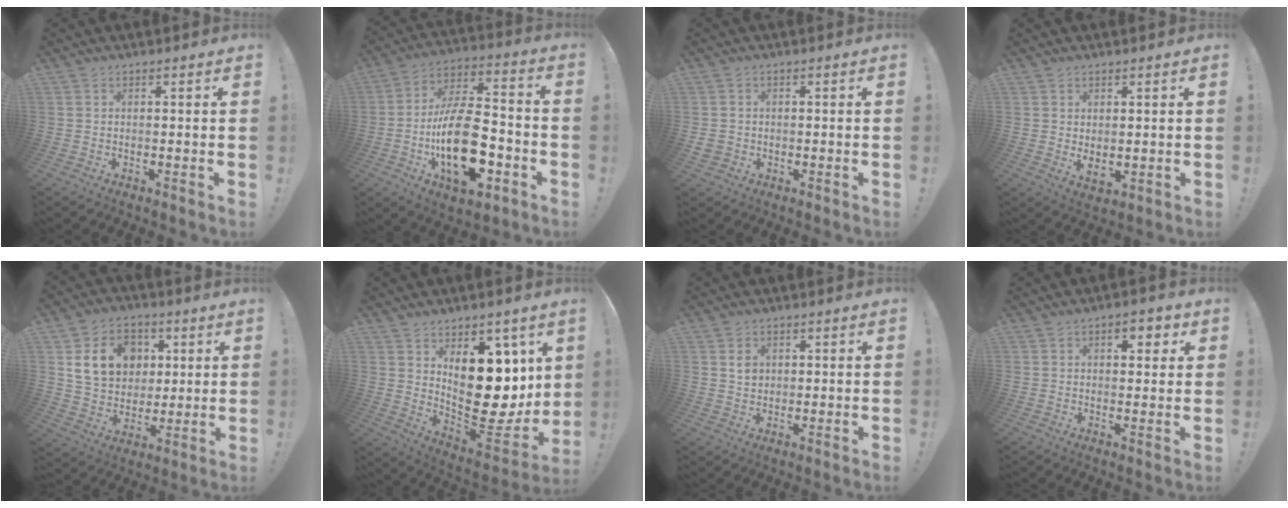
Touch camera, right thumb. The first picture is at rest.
{"total": 24.1, "force": [-6.6, 12.8, 19.4], "torque": [-0.354, 0.039, -0.100]}
{"total": 2.5, "force": [-0.1, 2.3, 1.0], "torque": [-0.014, 0.000, 0.001]}
{"total": 2.8, "force": [1.6, 1.5, 1.8], "torque": [-0.026, -0.012, 0.029]}
{"total": 16.2, "force": [5.4, 13.2, 7.8], "torque": [-0.114, -0.010, 0.115]}
{"total": 19.6, "force": [5.6, 12.0, 14.4], "torque": [-0.195, -0.058, 0.117]}
{"total": 3.1, "force": [1.2, 2.5, 1.4], "torque": [-0.007, -0.007, 0.018]}
{"total": 4.8, "force": [2.1, 2.7, 3.3], "torque": [-0.032, -0.002, 0.028]}